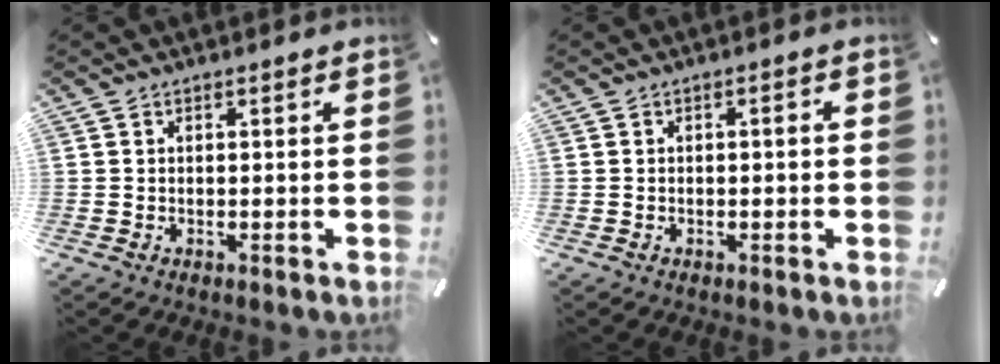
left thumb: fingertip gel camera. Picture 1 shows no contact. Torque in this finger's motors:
{"motor_torque": [-0.15, 0.02, -0.08, 0.00, 0.08]}